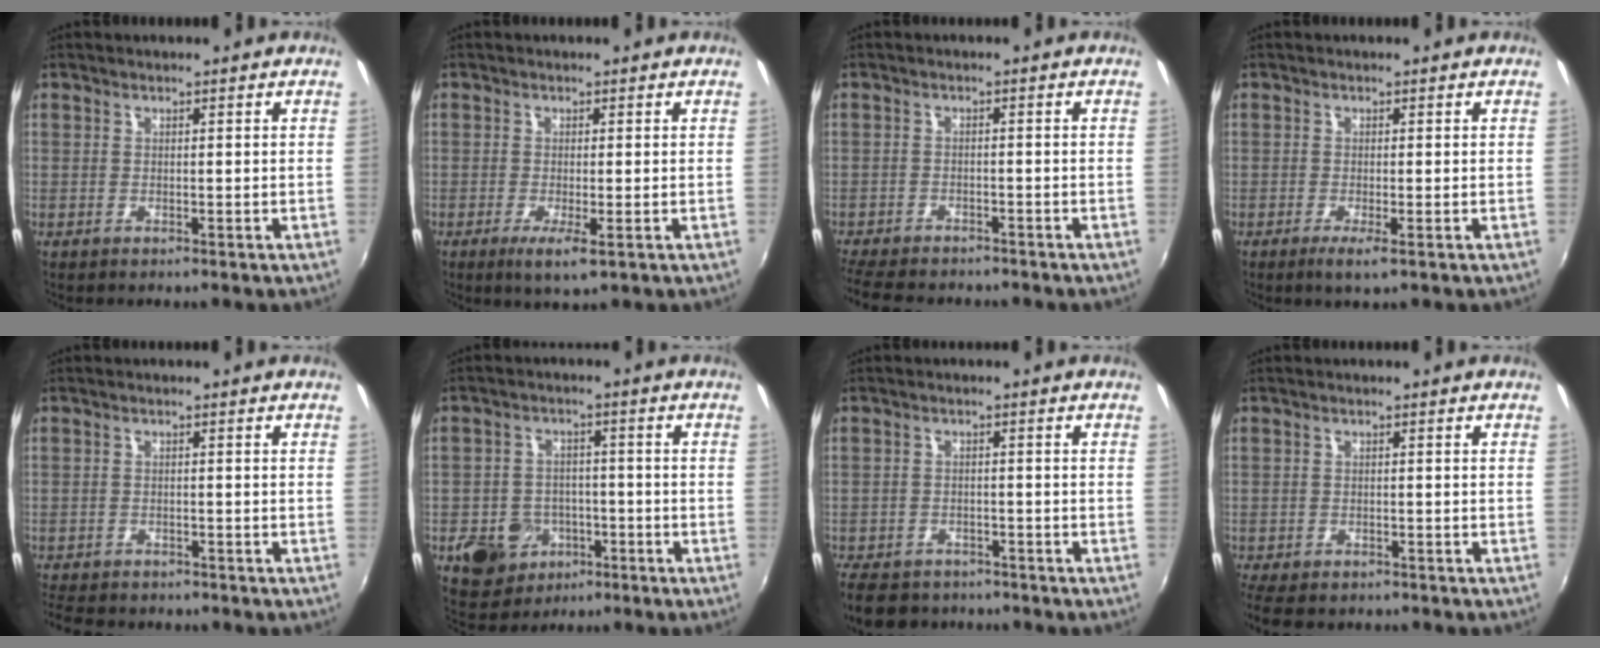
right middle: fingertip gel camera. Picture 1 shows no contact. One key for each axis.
{"total": 3.5, "fx": -1.5, "fy": 0.4, "fz": 3.2, "tx": -0.066, "ty": -0.016, "tz": -0.027}
{"total": 9.9, "fx": -8.8, "fy": 2.8, "fz": 3.7, "tx": -0.098, "ty": -0.021, "tz": -0.141}
{"total": 2.3, "fx": -1.2, "fy": 0.0, "fz": 2.0, "tx": -0.044, "ty": -0.011, "tz": -0.022}
{"total": 8.4, "fx": -7.3, "fy": 2.8, "fz": 2.9, "tx": -0.080, "ty": -0.021, "tz": -0.115}
{"total": 10.2, "fx": -4.8, "fy": 8.2, "fz": 3.7, "tx": -0.099, "ty": 0.016, "tz": -0.062}
{"total": 11.6, "fx": -9.2, "fy": 5.8, "fz": 4.1, "tx": -0.114, "ty": -0.014, "tz": -0.143}
{"total": 7.6, "fx": -6.2, "fy": 2.8, "fz": 3.3, "tx": -0.084, "ty": -0.030, "tz": -0.102}